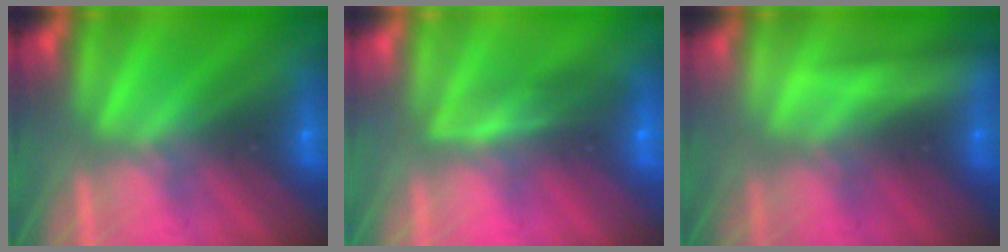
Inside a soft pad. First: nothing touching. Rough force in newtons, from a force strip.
{"total": 1.8}
{"total": 2.3}